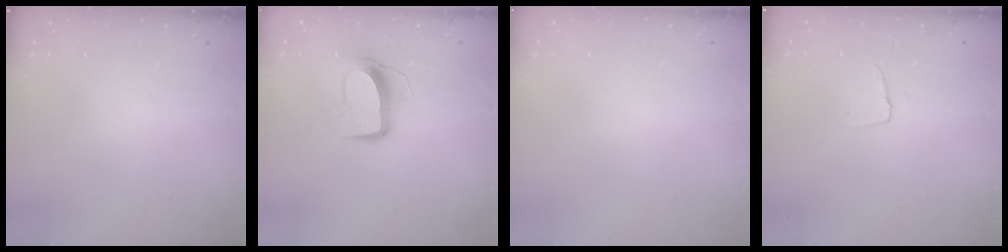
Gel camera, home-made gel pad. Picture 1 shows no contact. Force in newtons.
{"total": 9.8, "press": 9.7, "slide": 0.7}
{"total": 0.0}
{"total": 3.5, "press": 3.5, "slide": 0.3}